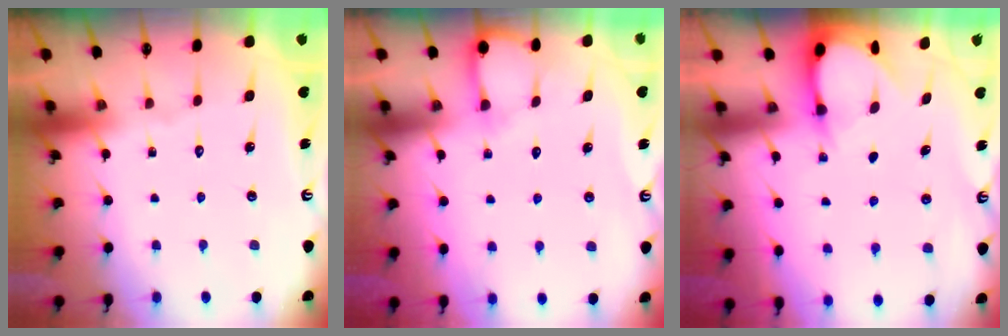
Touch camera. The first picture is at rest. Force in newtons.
{"total": 4.0, "press": 4.0, "slide": 0.4}
{"total": 3.2, "press": 3.2, "slide": 0.4}